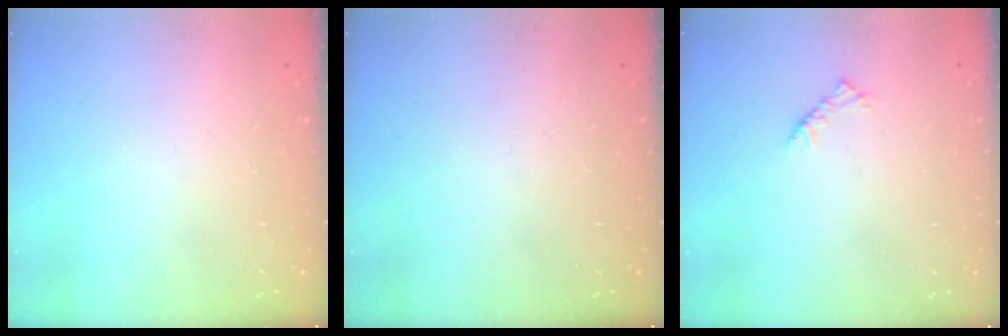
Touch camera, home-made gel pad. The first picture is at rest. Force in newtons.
{"total": 0.0}
{"total": 2.5, "press": 2.4, "slide": 0.7}